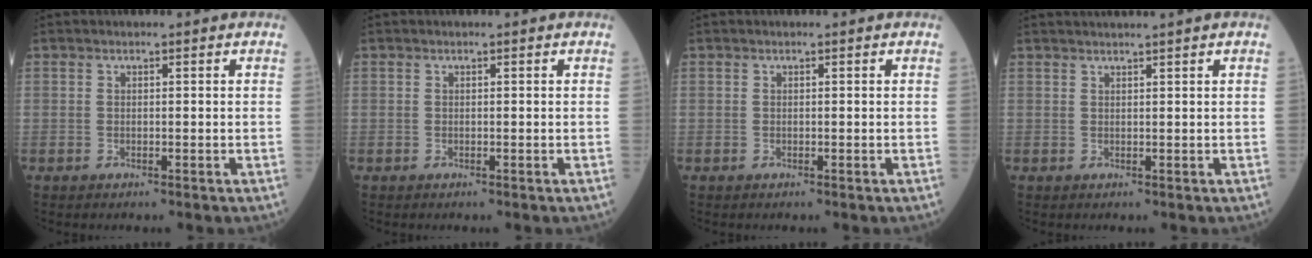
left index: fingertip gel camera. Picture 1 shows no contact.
{"total": 0.0}
{"total": 0.0}
{"total": 3.0, "force": [2.5, -1.0, 1.3], "torque": [-0.010, 0.016, 0.044]}